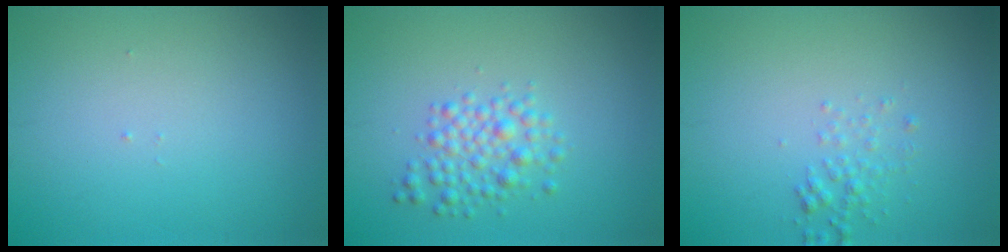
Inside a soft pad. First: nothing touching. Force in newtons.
{"total": 2.8, "press": 2.8, "slide": 0.1}
{"total": 1.3, "press": 1.3, "slide": 0.0}